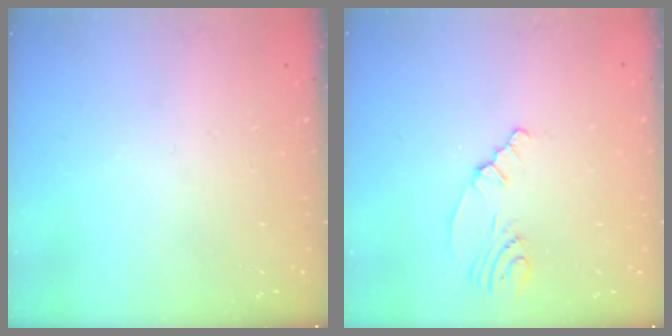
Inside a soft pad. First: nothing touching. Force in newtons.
{"total": 2.2, "press": 1.9, "slide": 1.0}